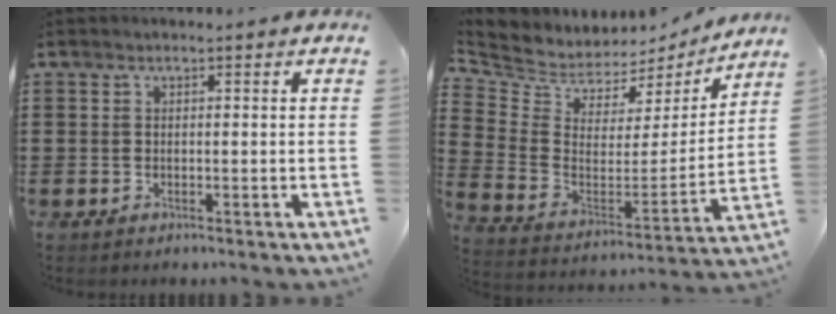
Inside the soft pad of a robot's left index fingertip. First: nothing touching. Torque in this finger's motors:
{"motor_torque": [1.42, -0.71, 0.24, 0.04]}